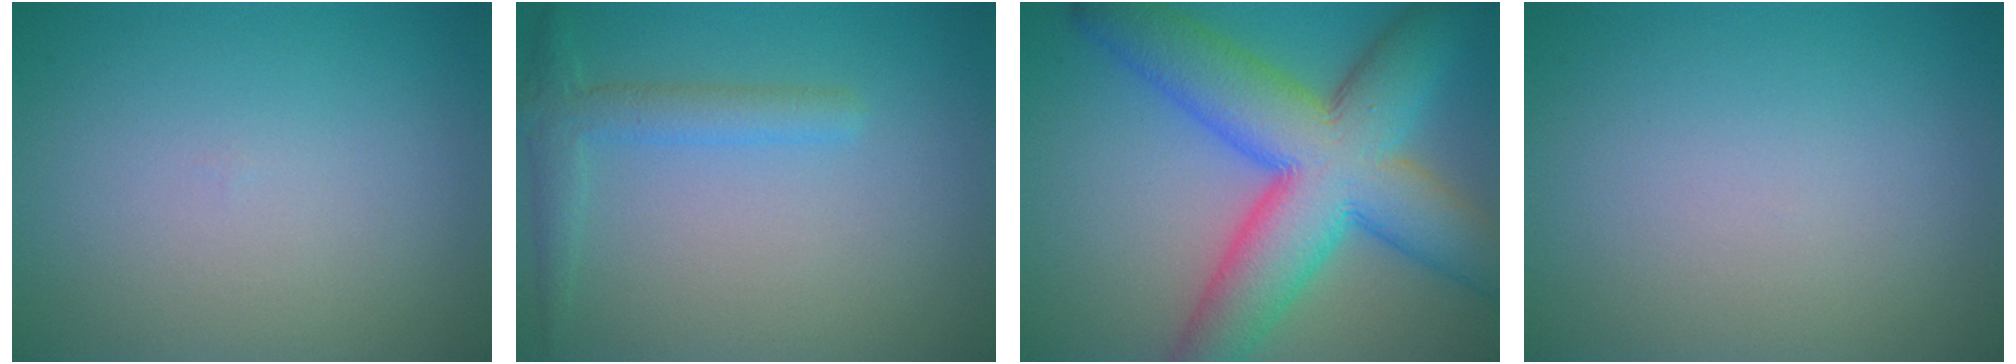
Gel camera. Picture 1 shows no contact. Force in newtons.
{"total": 1.7, "press": 1.7, "slide": 0.1}
{"total": 13.0, "press": 13.0, "slide": 0.3}
{"total": 0.0}